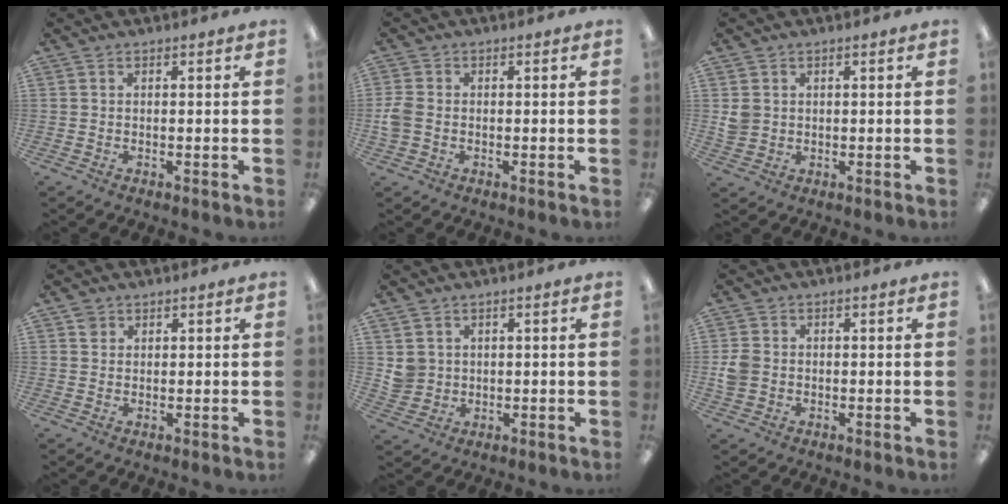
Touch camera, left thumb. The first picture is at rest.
{"total": 4.0, "force": [-0.6, 3.1, 2.5], "torque": [-0.057, 0.004, -0.012]}
{"total": 3.0, "force": [0.6, 2.9, 0.8], "torque": [-0.011, 0.002, 0.011]}
{"total": 1.5, "force": [1.1, 1.0, 0.1], "torque": [0.006, -0.004, 0.020]}
{"total": 3.9, "force": [1.4, 3.7, 0.2], "torque": [-0.009, 0.002, 0.026]}
{"total": 4.2, "force": [-0.2, 3.7, 2.0], "torque": [-0.035, 0.004, -0.004]}